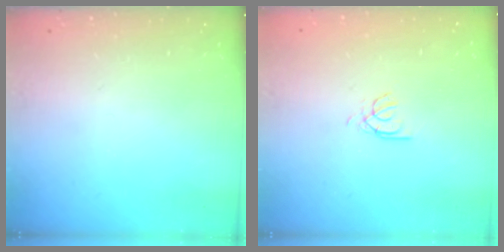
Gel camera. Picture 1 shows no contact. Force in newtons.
{"total": 2.4, "press": 2.3, "slide": 0.4}